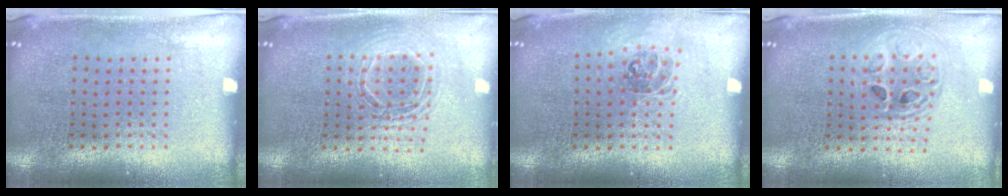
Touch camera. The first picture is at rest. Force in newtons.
{"total": 1.7, "press": 1.4, "slide": 0.9}
{"total": 1.0, "press": 0.8, "slide": 0.5}
{"total": 1.7, "press": 1.4, "slide": 0.9}